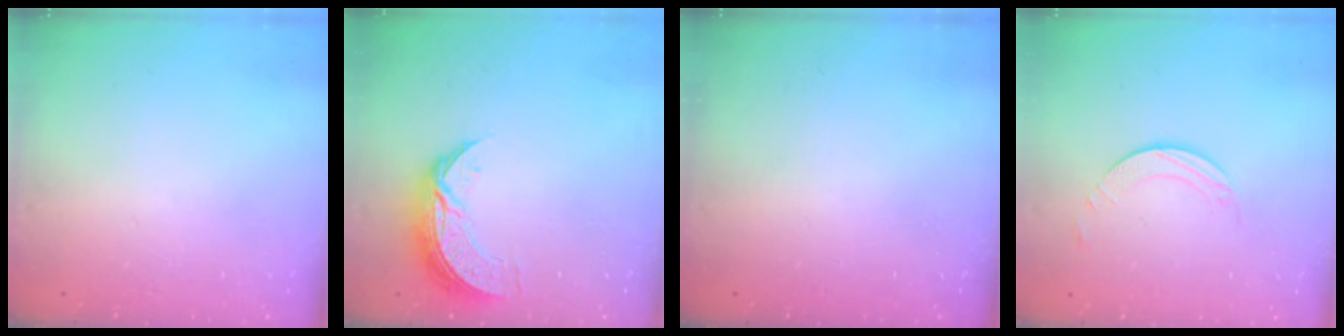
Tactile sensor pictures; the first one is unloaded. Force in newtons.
{"total": 8.0, "press": 8.0, "slide": 0.7}
{"total": 0.0}
{"total": 2.5, "press": 2.5, "slide": 0.2}